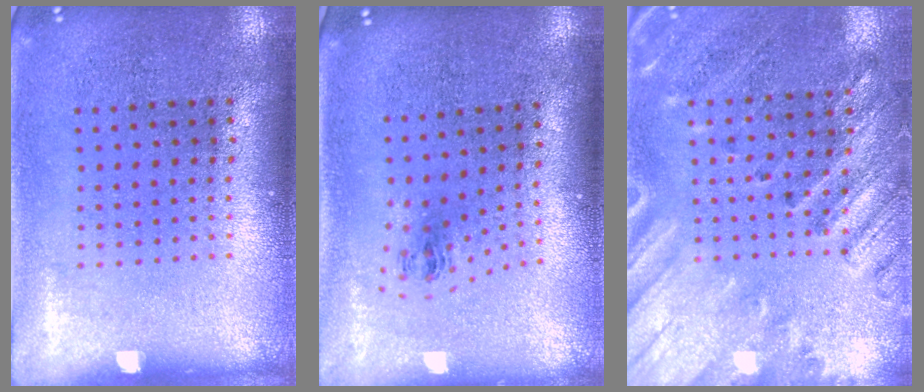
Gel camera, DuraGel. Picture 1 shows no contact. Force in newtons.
{"total": 0.9, "press": 0.4, "slide": 0.9}
{"total": 2.4, "press": 2.0, "slide": 1.3}